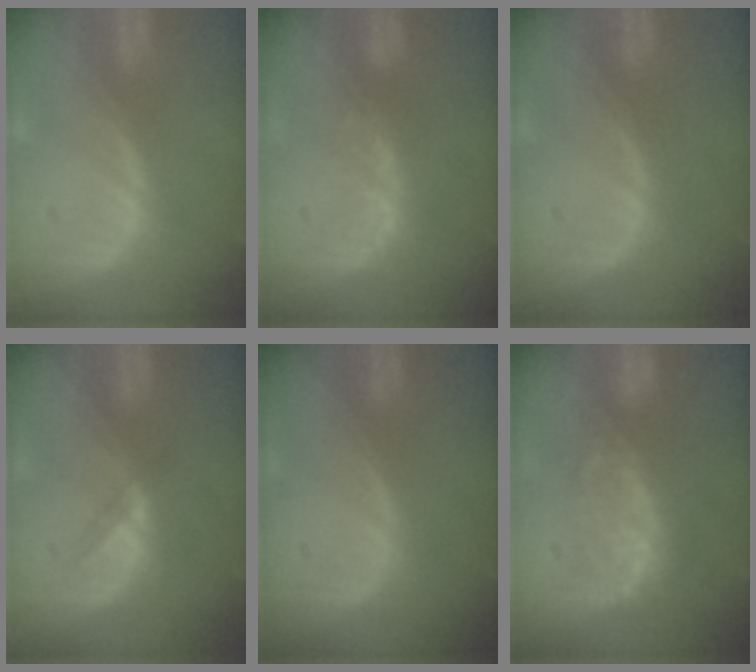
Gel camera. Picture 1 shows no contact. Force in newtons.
{"total": 2.8, "press": 2.4, "slide": 1.5}
{"total": 0.0}
{"total": 1.8, "press": 1.4, "slide": 1.0}
{"total": 0.0}
{"total": 8.0, "press": 7.4, "slide": 3.0}